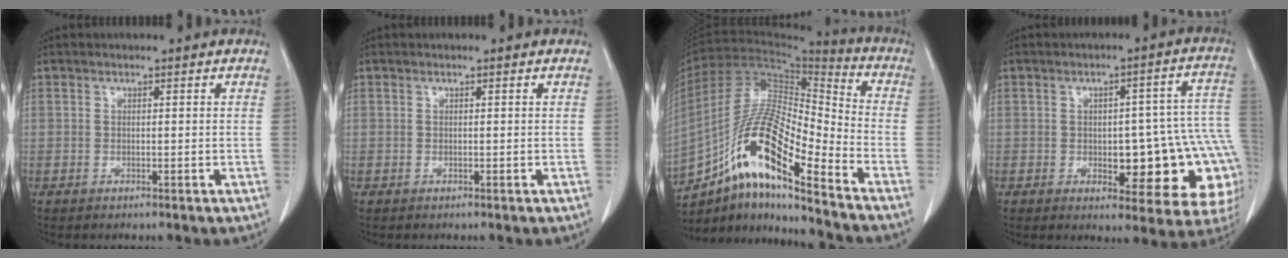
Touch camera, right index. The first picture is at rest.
{"total": 0.0}
{"total": 17.0, "force": [-10.4, 2.3, 13.2], "torque": [-0.247, 0.011, -0.182]}
{"total": 17.6, "force": [-3.3, 6.4, 16.0], "torque": [-0.115, 0.040, -0.019]}